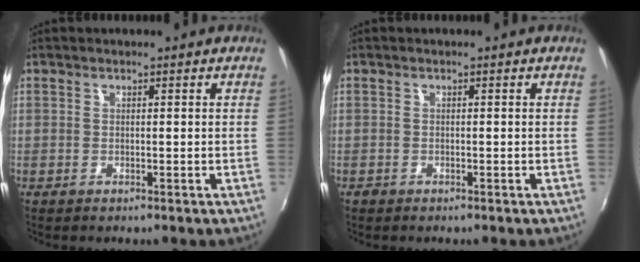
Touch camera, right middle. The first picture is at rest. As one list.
[{"total": 0.7, "force": [-0.5, 0.4, 0.0], "torque": [-0.003, -0.002, -0.011]}]